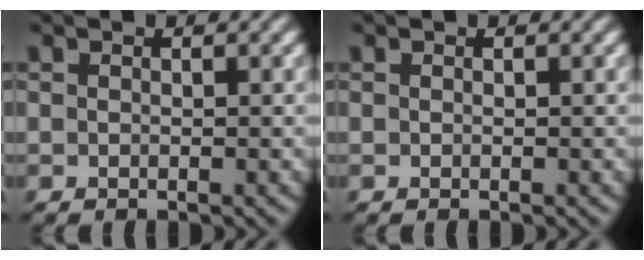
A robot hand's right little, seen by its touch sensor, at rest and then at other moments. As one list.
[{"total": 0.0}]